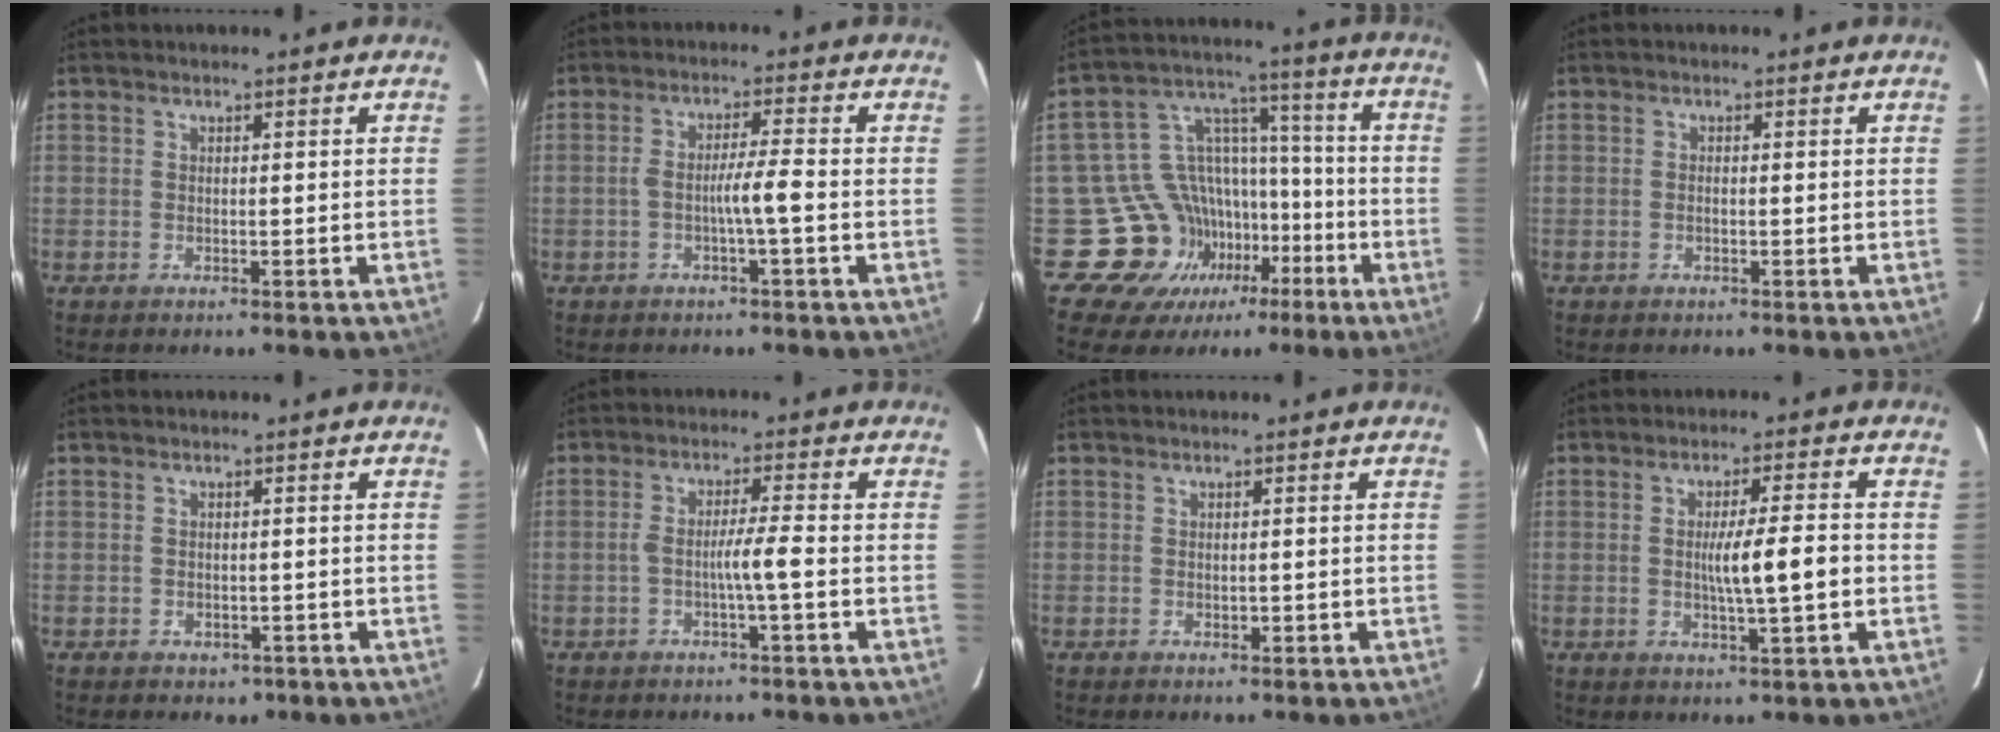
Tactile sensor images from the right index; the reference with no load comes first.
{"total": 4.0, "force": [-1.2, -0.4, 3.8], "torque": [-0.066, 0.006, -0.020]}
{"total": 15.5, "force": [-5.8, 13.8, 3.9], "torque": [-0.066, 0.095, -0.075]}
{"total": 0.6, "force": [-0.2, 0.2, 0.6], "torque": [-0.014, 0.001, -0.002]}
{"total": 1.8, "force": [-0.9, 1.4, 0.6], "torque": [-0.008, 0.003, -0.004]}
{"total": 3.8, "force": [-1.2, -0.5, 3.6], "torque": [-0.062, 0.006, -0.020]}
{"total": 0.6, "force": [-0.2, 0.3, 0.5], "torque": [-0.008, -0.001, 0.000]}
{"total": 6.6, "force": [-0.6, 0.0, 6.6], "torque": [-0.107, -0.002, -0.010]}